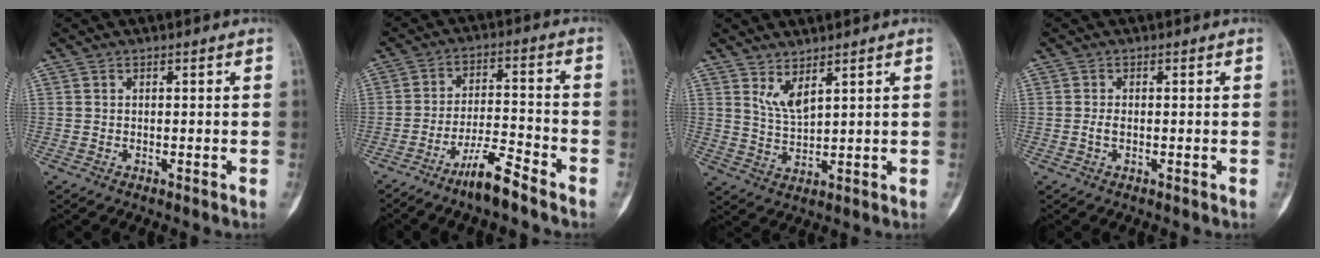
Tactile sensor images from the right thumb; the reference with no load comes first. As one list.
[{"total": 8.0, "force": [-6.0, 1.0, 5.2], "torque": [-0.094, 0.045, -0.111]}, {"total": 4.2, "force": [2.8, 1.1, 3.0], "torque": [-0.056, -0.030, 0.063]}, {"total": 1.3, "force": [-0.3, 0.6, 1.1], "torque": [-0.026, 0.000, -0.006]}]